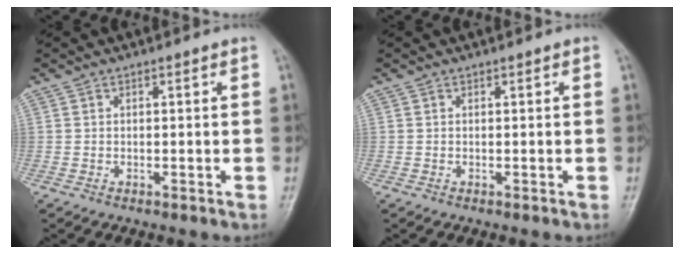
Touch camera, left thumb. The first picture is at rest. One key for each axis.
{"total": 0.0}